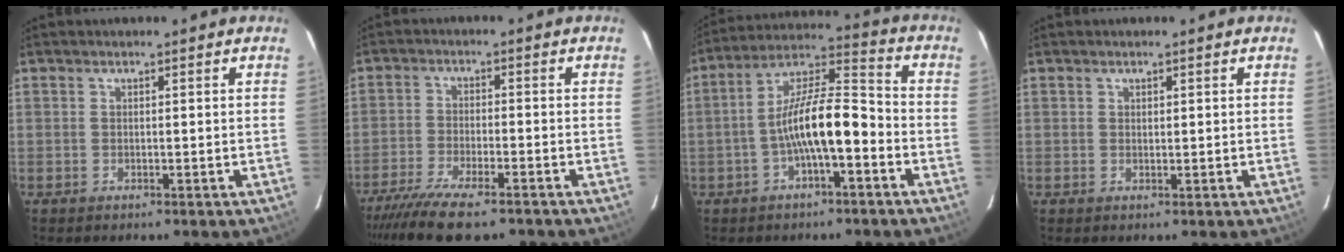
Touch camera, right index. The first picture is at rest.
{"total": 10.5, "force": [-8.5, 2.1, 5.7], "torque": [-0.139, -0.035, -0.151]}
{"total": 11.6, "force": [-4.0, 2.9, 10.5], "torque": [-0.194, 0.021, -0.071]}
{"total": 0.6, "force": [0.4, 0.4, 0.2], "torque": [-0.004, 0.002, 0.007]}